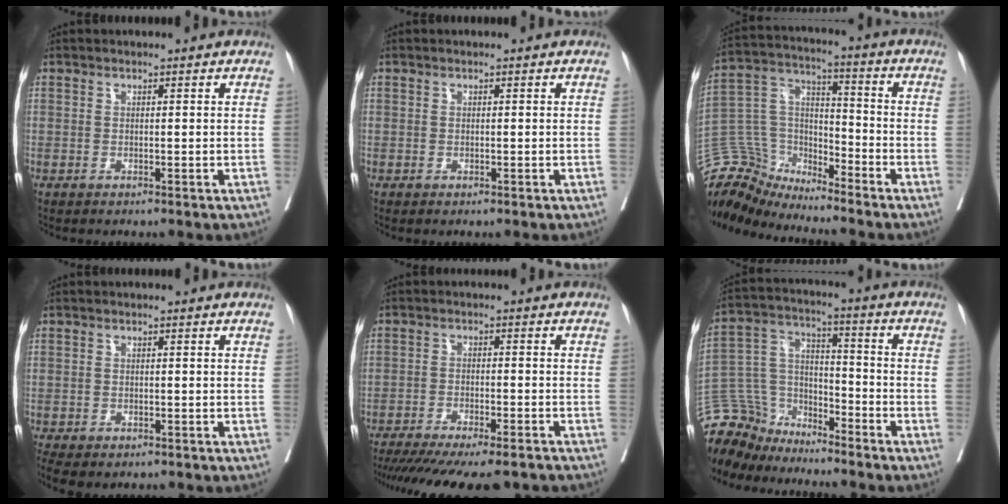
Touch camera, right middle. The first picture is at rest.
{"total": 0.0}
{"total": 11.0, "force": [-10.7, 2.3, -0.1], "torque": [-0.003, 0.059, -0.212]}
{"total": 6.6, "force": [-3.9, 4.0, 3.5], "torque": [-0.083, -0.007, -0.053]}
{"total": 18.9, "force": [-16.1, 3.4, 9.4], "torque": [-0.158, -0.036, -0.223]}
{"total": 11.6, "force": [-10.8, 4.4, 0.2], "torque": [-0.011, 0.048, -0.207]}